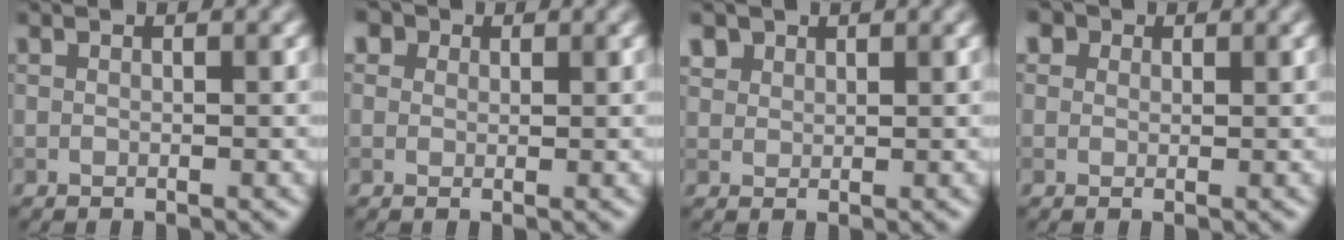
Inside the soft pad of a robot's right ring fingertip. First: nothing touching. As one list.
[{"total": 4.0, "force": [2.3, 2.7, 1.8], "torque": [-0.037, 0.016, 0.014]}, {"total": 1.6, "force": [1.1, 1.1, 0.3], "torque": [-0.010, -0.002, 0.026]}, {"total": 3.6, "force": [2.1, 2.4, 1.6], "torque": [-0.032, 0.015, 0.010]}]